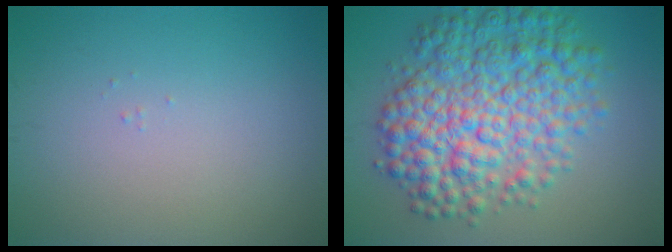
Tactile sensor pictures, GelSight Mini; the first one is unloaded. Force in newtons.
{"total": 9.6, "press": 9.6, "slide": 0.1}